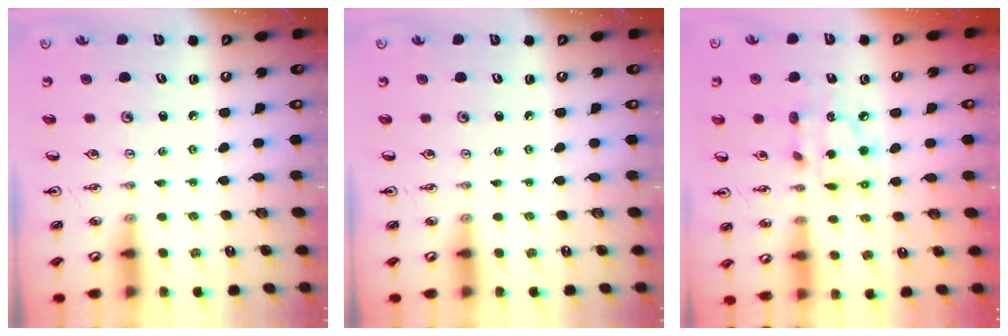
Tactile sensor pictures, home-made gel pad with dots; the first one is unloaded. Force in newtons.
{"total": 0.0}
{"total": 8.5, "press": 8.5, "slide": 0.6}